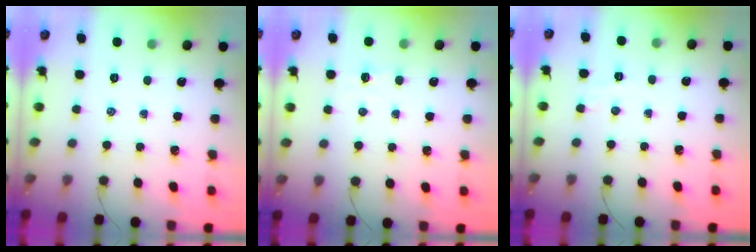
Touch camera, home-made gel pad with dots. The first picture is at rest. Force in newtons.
{"total": 1.6, "press": 1.6, "slide": 0.5}
{"total": 3.3, "press": 3.2, "slide": 0.9}